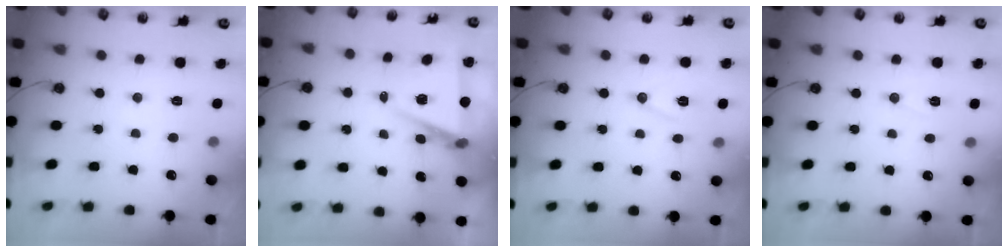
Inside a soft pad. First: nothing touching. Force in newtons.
{"total": 7.8, "press": 6.4, "slide": 4.5}
{"total": 8.6, "press": 7.8, "slide": 3.6}
{"total": 6.2, "press": 4.1, "slide": 4.6}